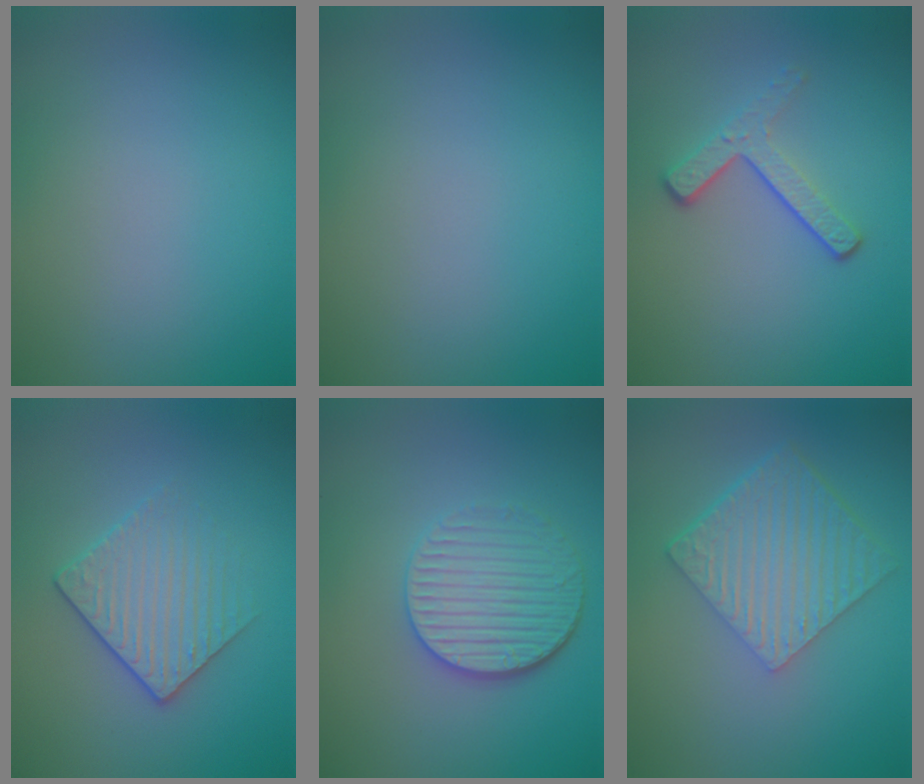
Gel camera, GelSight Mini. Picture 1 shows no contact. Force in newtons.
{"total": 0.0}
{"total": 3.2, "press": 2.2, "slide": 2.3}
{"total": 3.1, "press": 2.9, "slide": 1.2}
{"total": 4.3, "press": 3.6, "slide": 2.3}
{"total": 6.5, "press": 4.5, "slide": 4.7}